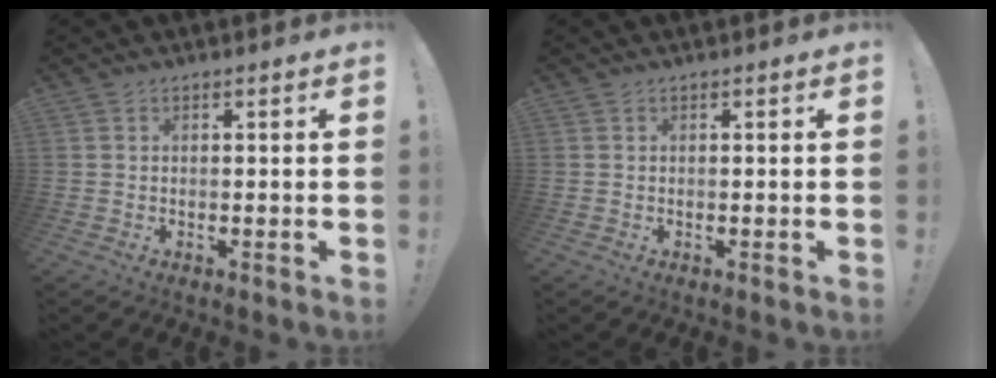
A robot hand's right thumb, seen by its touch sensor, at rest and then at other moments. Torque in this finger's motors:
{"motor_torque": [0.24, 0.23, 0.12, -0.15, -0.11]}